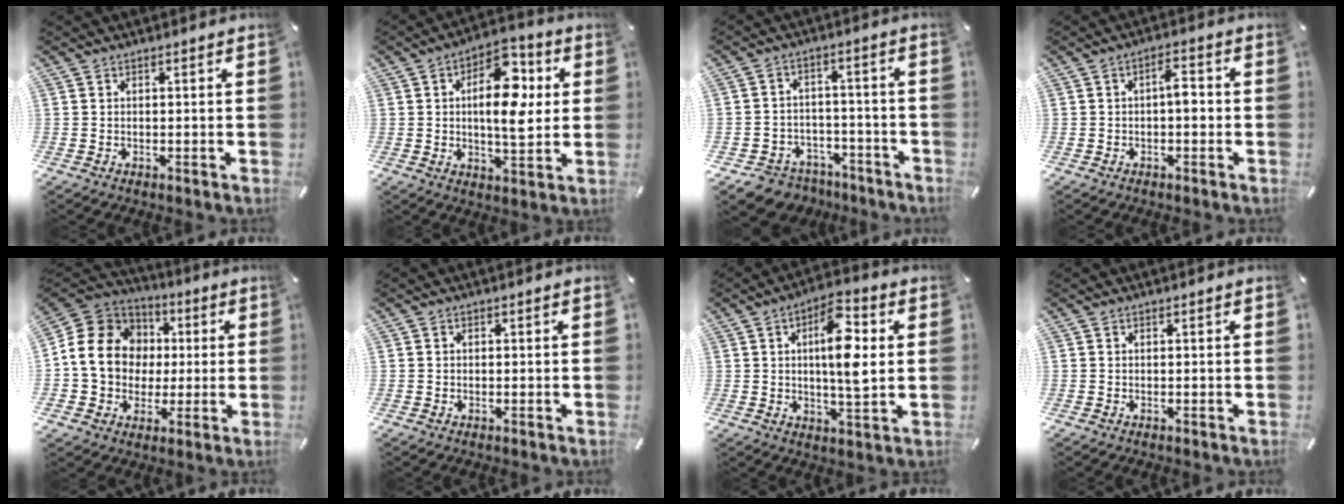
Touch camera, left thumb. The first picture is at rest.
{"total": 13.7, "force": [2.6, 7.5, 11.1], "torque": [-0.154, -0.008, 0.038]}
{"total": 6.6, "force": [-4.5, 4.7, 1.4], "torque": [-0.029, 0.026, -0.084]}
{"total": 4.4, "force": [-0.6, 2.1, 3.8], "torque": [-0.062, 0.011, -0.014]}
{"total": 16.3, "force": [-0.2, 14.7, 7.0], "torque": [-0.132, 0.021, 0.000]}
{"total": 0.6, "force": [-0.1, 0.5, 0.3], "torque": [-0.006, 0.003, -0.003]}
{"total": 12.3, "force": [2.5, 4.4, 11.2], "torque": [-0.191, -0.007, 0.035]}
{"total": 0.0}